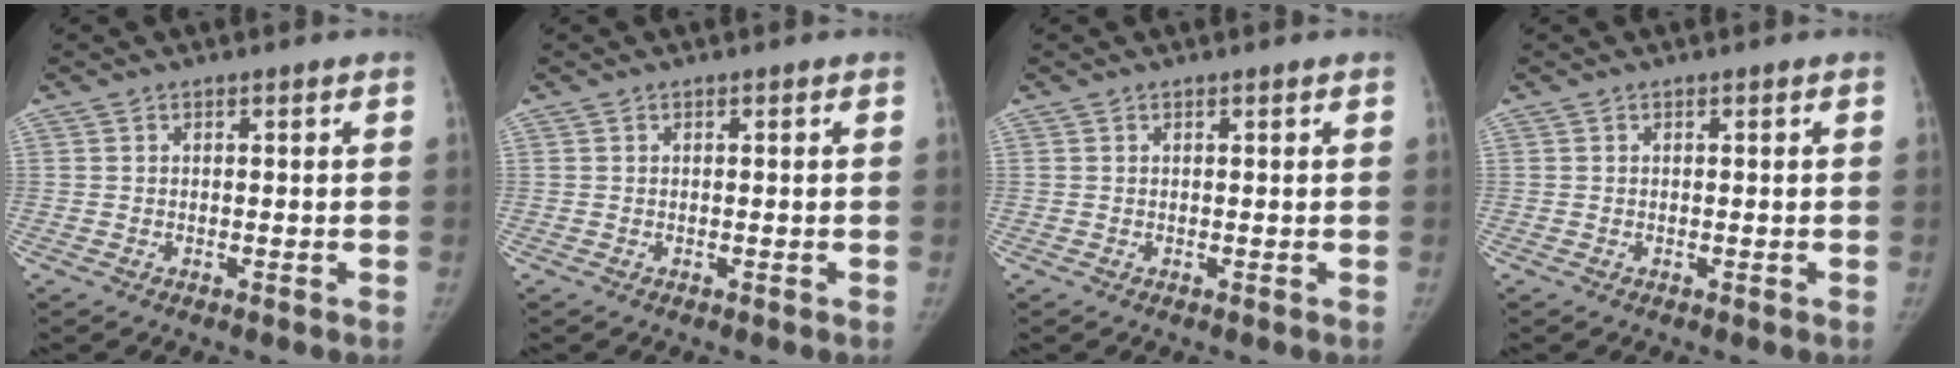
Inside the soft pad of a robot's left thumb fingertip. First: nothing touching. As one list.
[{"total": 0.0}, {"total": 0.0}, {"total": 0.0}]